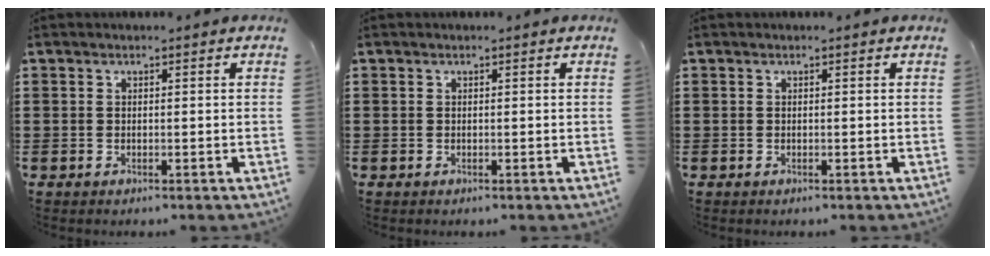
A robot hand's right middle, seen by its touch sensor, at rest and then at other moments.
{"total": 0.0}
{"total": 0.0}